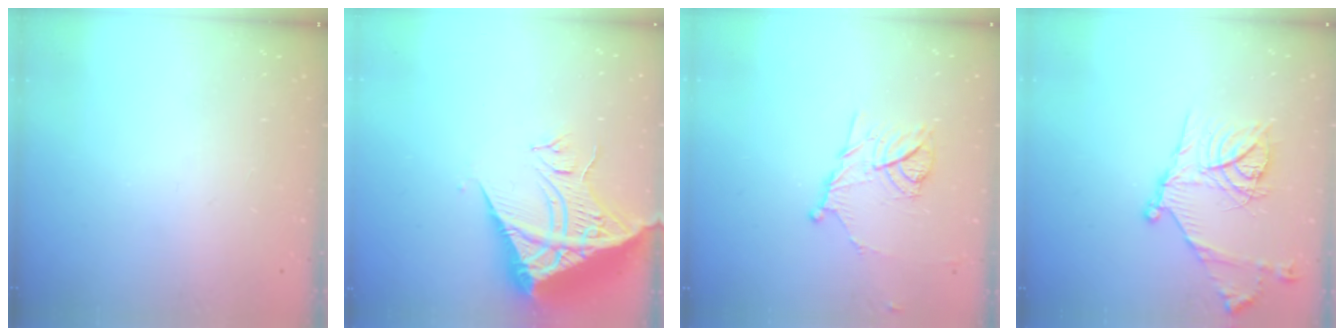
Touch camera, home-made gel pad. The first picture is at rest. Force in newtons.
{"total": 14.7, "press": 14.6, "slide": 1.5}
{"total": 11.4, "press": 11.3, "slide": 0.7}
{"total": 18.9, "press": 18.8, "slide": 1.9}